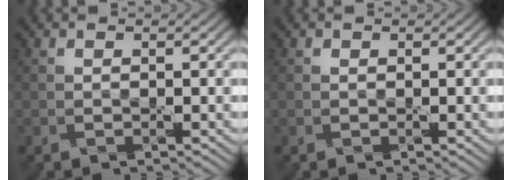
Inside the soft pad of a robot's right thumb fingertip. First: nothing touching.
{"total": 0.0}